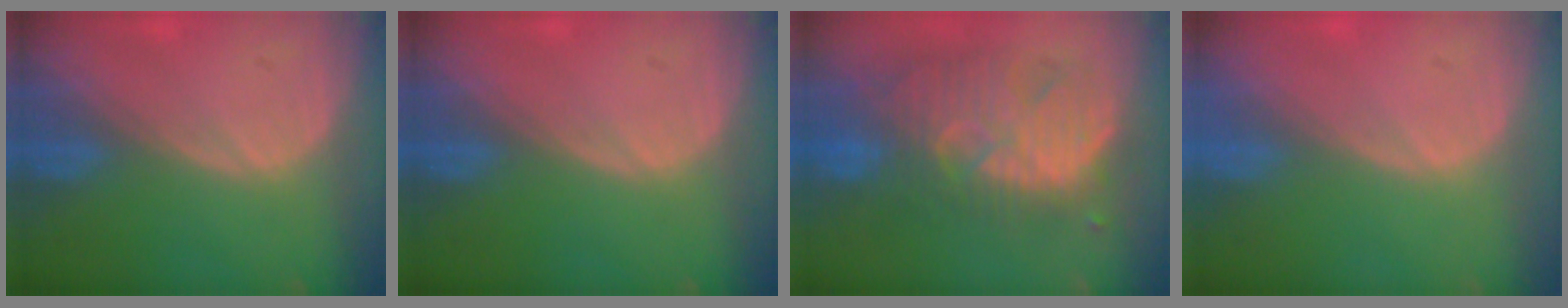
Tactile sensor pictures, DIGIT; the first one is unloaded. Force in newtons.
{"total": 0.0}
{"total": 10.5, "press": 10.2, "slide": 2.6}
{"total": 0.0}